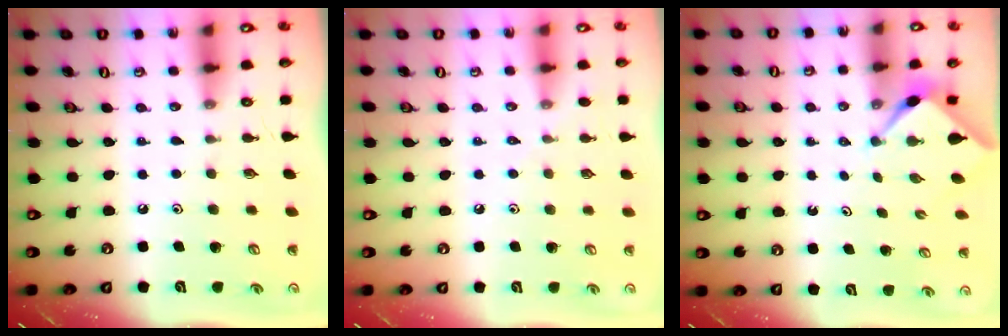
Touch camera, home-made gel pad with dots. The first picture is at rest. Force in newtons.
{"total": 2.5, "press": 2.5, "slide": 0.5}
{"total": 2.5, "press": 2.5, "slide": 0.3}